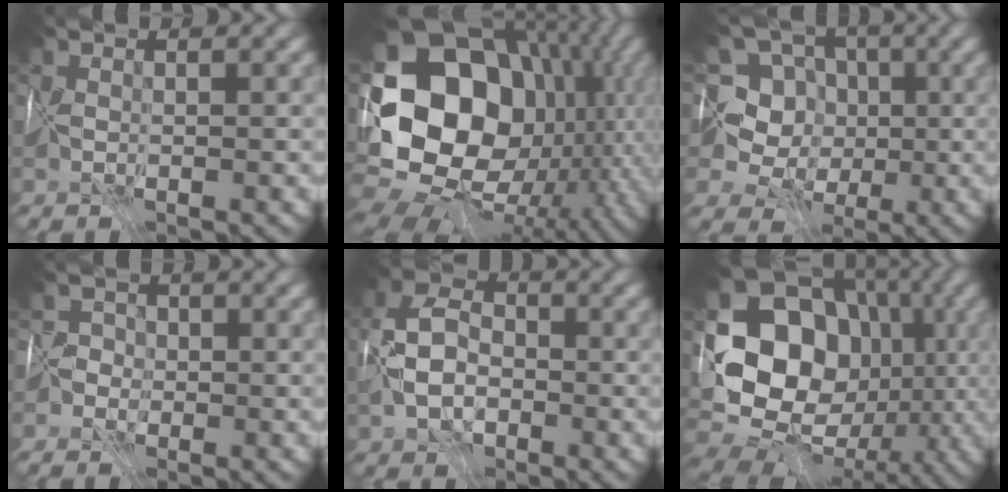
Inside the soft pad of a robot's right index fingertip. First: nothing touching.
{"total": 17.9, "force": [0.5, 13.5, 11.8], "torque": [-0.248, 0.007, 0.027]}
{"total": 7.1, "force": [1.0, 6.8, 2.1], "torque": [-0.039, 0.033, -0.023]}
{"total": 1.8, "force": [-1.2, 1.2, -0.7], "torque": [0.041, 0.016, -0.044]}
{"total": 5.0, "force": [-1.1, 3.5, 3.4], "torque": [-0.073, 0.014, -0.037]}
{"total": 13.6, "force": [0.4, 11.2, 7.8], "torque": [-0.127, -0.015, 0.003]}